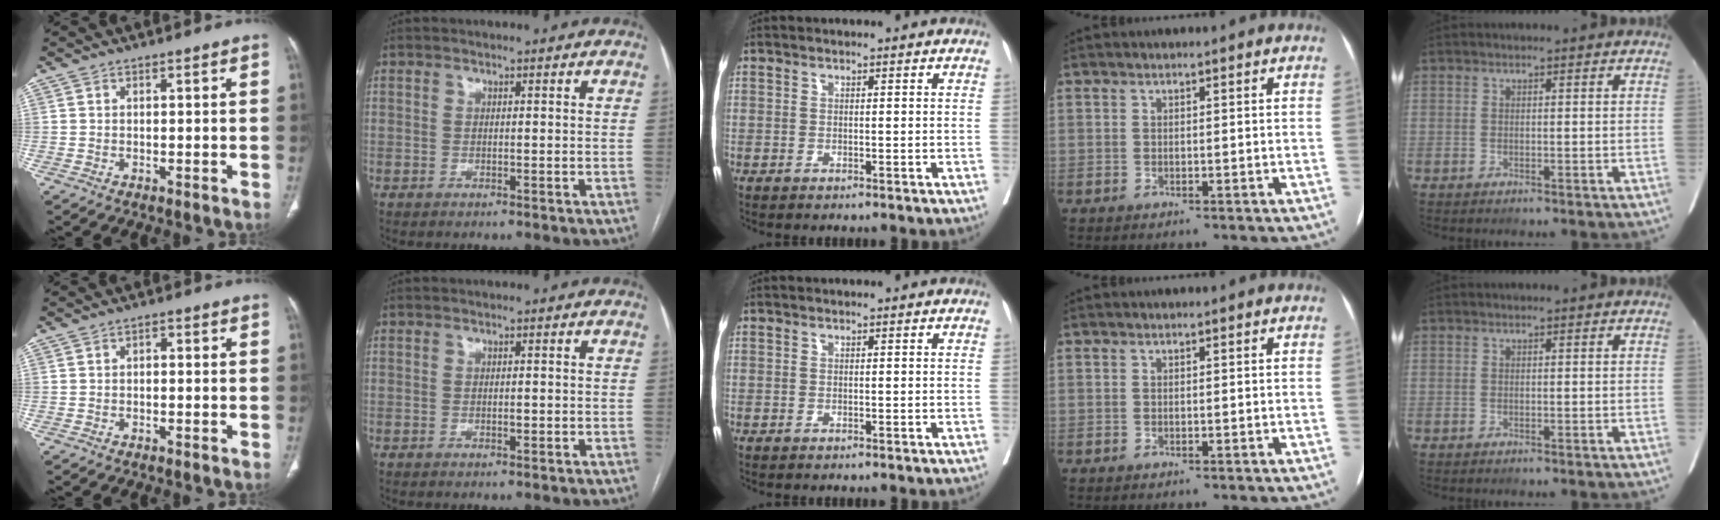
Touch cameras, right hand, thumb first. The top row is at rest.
{"thumb": {"total": 1.2, "force": [0.0, 0.7, 1.0], "torque": [-0.013, 0.007, -0.004]}, "index": {"total": 0.9, "force": [-0.2, 0.3, 0.8], "torque": [-0.014, 0.000, -0.004]}}